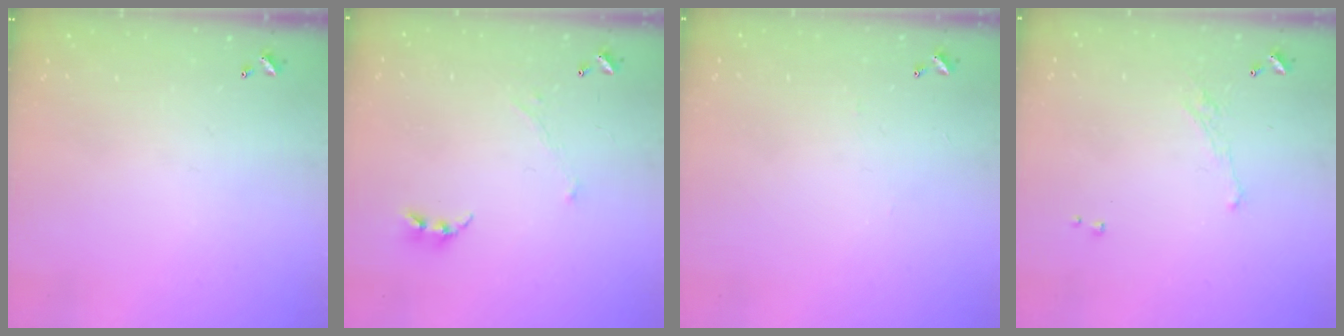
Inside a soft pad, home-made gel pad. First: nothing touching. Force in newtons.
{"total": 0.7, "press": 0.0, "slide": 0.7}
{"total": 2.2, "press": 2.2, "slide": 0.4}
{"total": 1.9, "press": 1.7, "slide": 0.8}